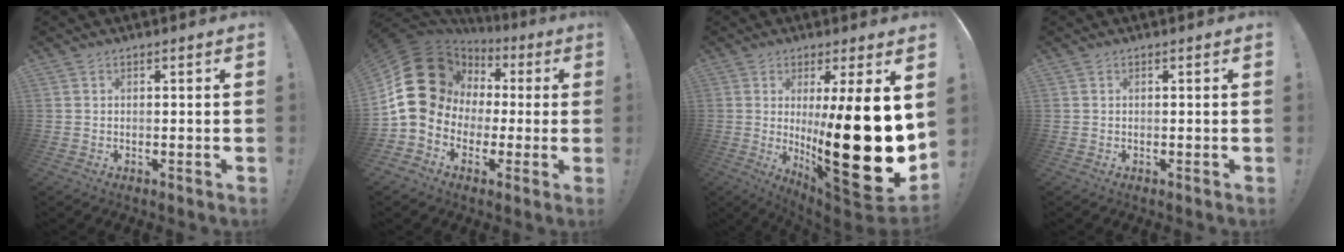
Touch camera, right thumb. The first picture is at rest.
{"total": 19.5, "force": [2.5, 16.6, 10.0], "torque": [-0.165, -0.008, 0.077]}
{"total": 27.9, "force": [0.1, 6.2, 27.2], "torque": [-0.411, -0.048, 0.016]}
{"total": 0.0}